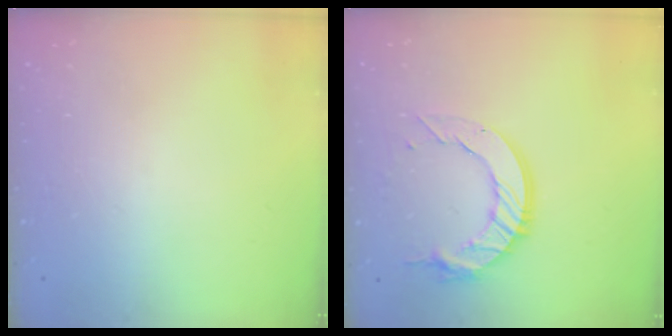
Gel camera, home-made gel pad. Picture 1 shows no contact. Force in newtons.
{"total": 12.5, "press": 12.4, "slide": 0.9}